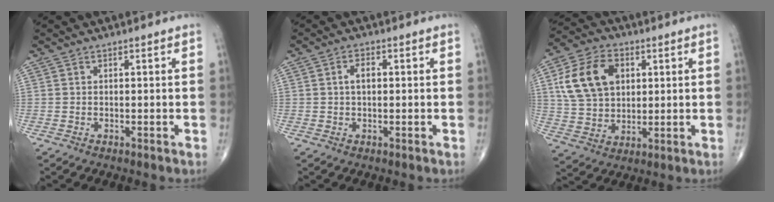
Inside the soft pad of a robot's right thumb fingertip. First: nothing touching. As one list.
[{"total": 2.7, "force": [0.3, 1.5, 2.2], "torque": [-0.040, 0.008, 0.004]}, {"total": 14.4, "force": [4.0, 10.3, 9.2], "torque": [-0.151, 0.004, 0.073]}]